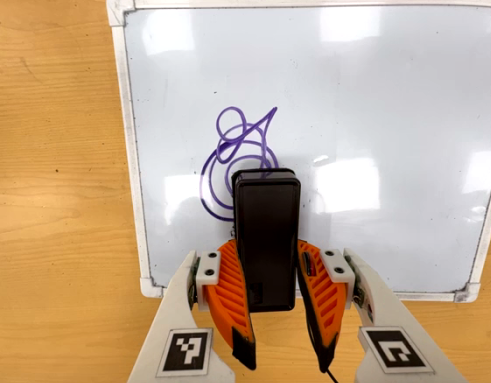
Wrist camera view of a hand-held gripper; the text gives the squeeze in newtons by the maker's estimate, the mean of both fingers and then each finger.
{"total": 9.7, "left": 7.9, "right": 11.6}